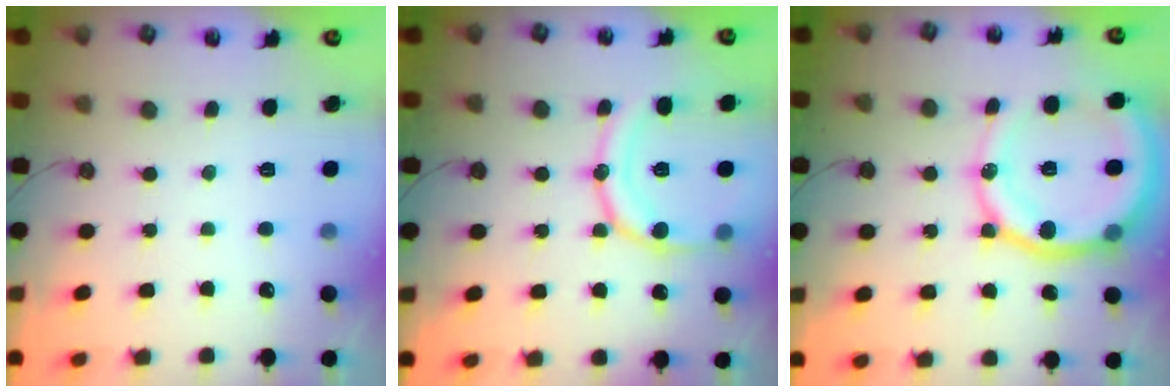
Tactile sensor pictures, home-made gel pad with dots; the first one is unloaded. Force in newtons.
{"total": 15.6, "press": 15.5, "slide": 1.7}
{"total": 20.3, "press": 20.1, "slide": 2.6}